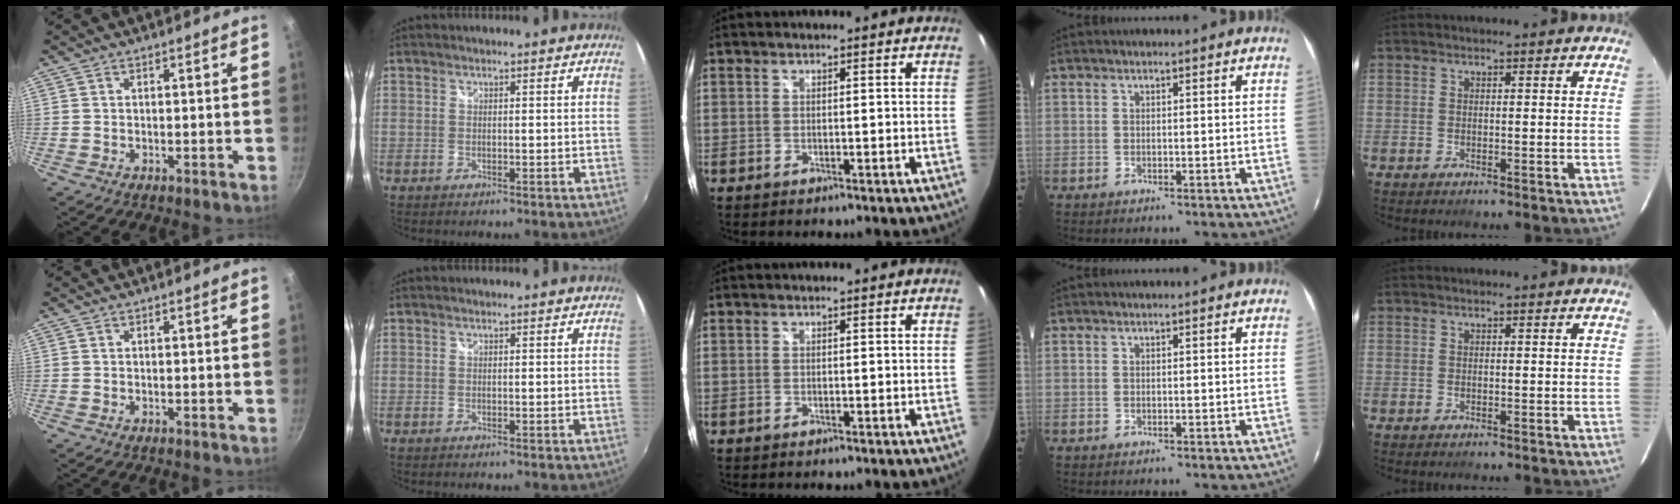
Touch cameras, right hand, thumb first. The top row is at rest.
{}